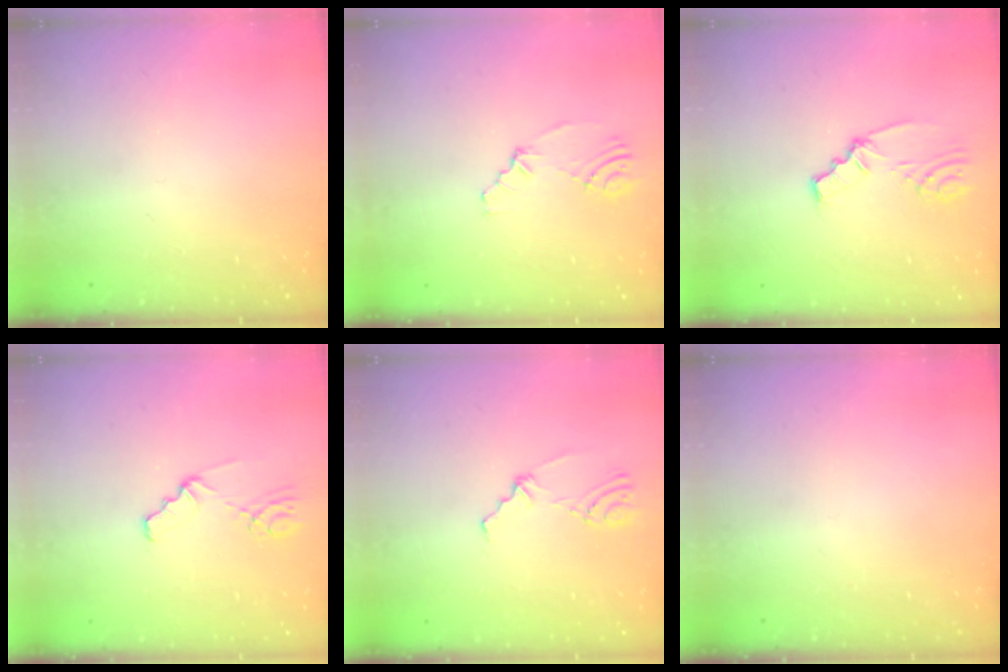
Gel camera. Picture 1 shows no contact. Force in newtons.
{"total": 4.5, "press": 1.8, "slide": 4.1}
{"total": 3.4, "press": 3.4, "slide": 0.2}
{"total": 2.1, "press": 2.1, "slide": 0.2}
{"total": 2.3, "press": 1.8, "slide": 1.5}
{"total": 0.0}